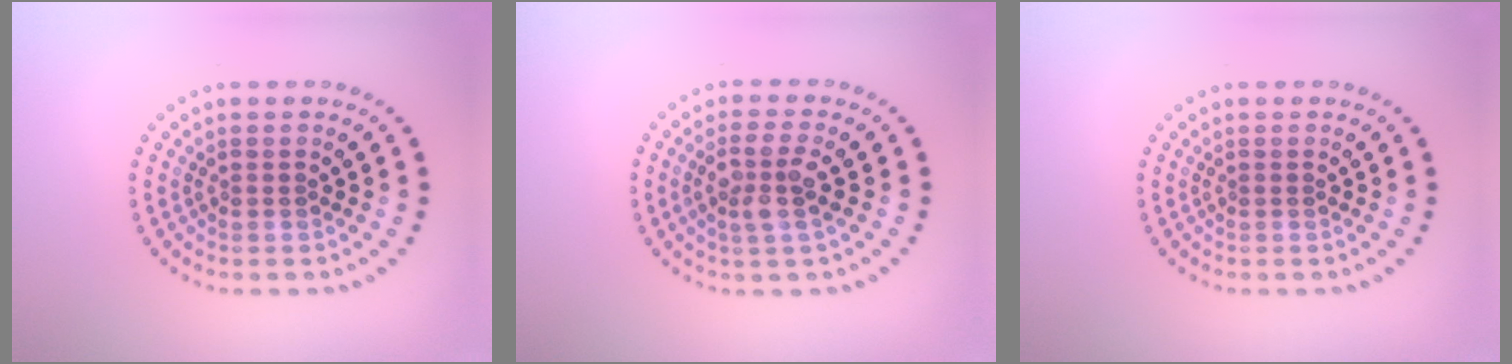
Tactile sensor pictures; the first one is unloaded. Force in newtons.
{"total": 2.9, "press": 2.6, "slide": 1.2}
{"total": 0.0}